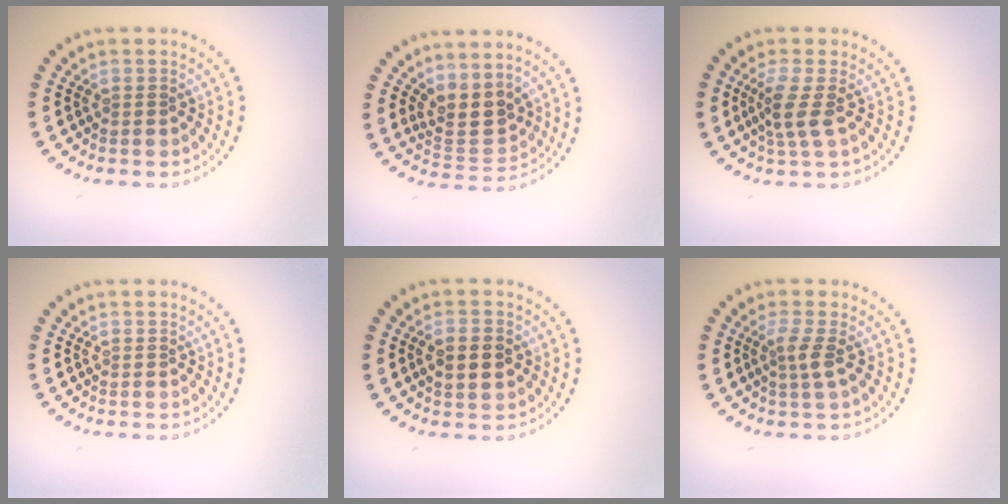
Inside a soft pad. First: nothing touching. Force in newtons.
{"total": 3.0, "press": 2.3, "slide": 1.9}
{"total": 2.5, "press": 1.9, "slide": 1.5}
{"total": 0.0}
{"total": 2.7, "press": 2.7, "slide": 0.2}
{"total": 1.9, "press": 1.4, "slide": 1.3}